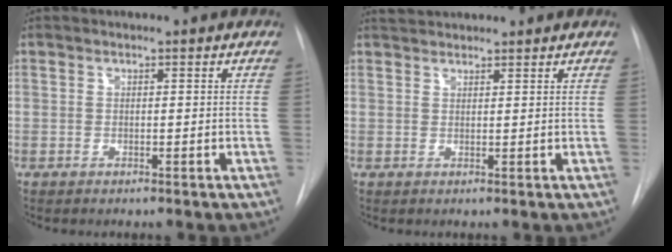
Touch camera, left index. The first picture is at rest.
{"total": 3.5, "force": [3.3, 0.6, 0.8], "torque": [-0.013, 0.033, 0.059]}